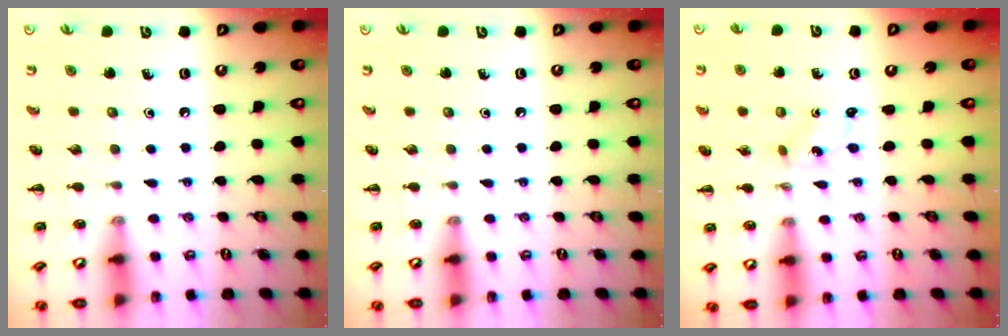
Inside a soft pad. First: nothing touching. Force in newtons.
{"total": 0.0}
{"total": 0.6, "press": 0.5, "slide": 0.2}